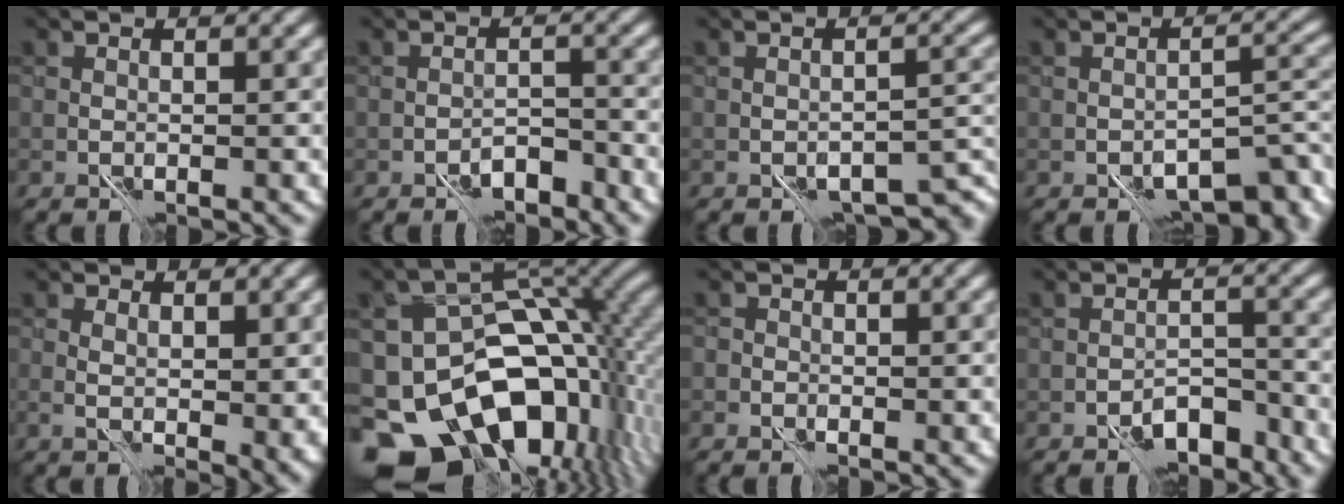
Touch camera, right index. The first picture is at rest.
{"total": 3.2, "force": [-2.6, 1.3, 1.5], "torque": [-0.014, 0.002, -0.043]}
{"total": 4.0, "force": [-2.0, 1.7, 3.0], "torque": [-0.033, -0.002, -0.027]}
{"total": 5.3, "force": [-2.8, 2.2, 3.8], "torque": [-0.046, 0.003, -0.044]}
{"total": 3.1, "force": [1.0, 1.3, 2.7], "torque": [-0.039, -0.006, 0.022]}
{"total": 16.3, "force": [-6.8, 10.0, 10.9], "torque": [-0.170, -0.020, -0.099]}
{"total": 1.1, "force": [-0.4, 1.0, 0.2], "torque": [0.005, -0.003, -0.011]}
{"total": 4.4, "force": [-3.5, 1.7, 2.1], "torque": [-0.019, 0.003, -0.056]}